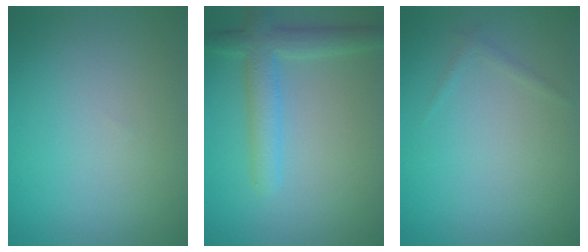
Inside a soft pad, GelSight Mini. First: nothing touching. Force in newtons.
{"total": 3.8, "press": 3.8, "slide": 0.0}
{"total": 0.6, "press": 0.6, "slide": 0.0}